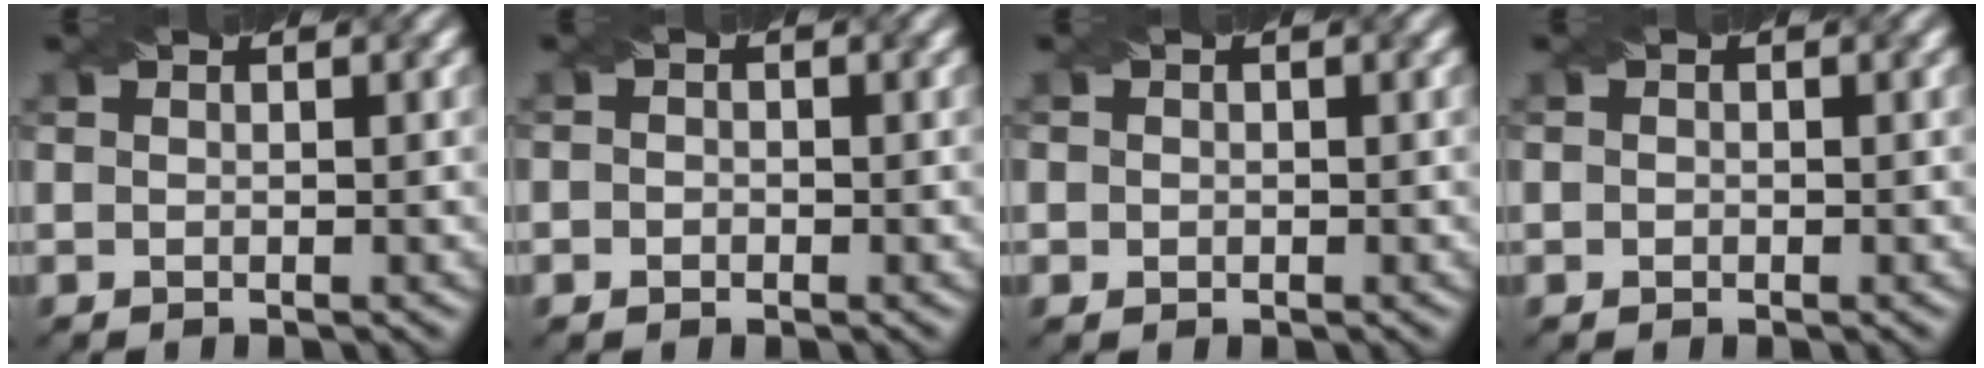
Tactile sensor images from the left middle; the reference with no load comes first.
{"total": 1.0, "force": [-0.3, 0.9, 0.3], "torque": [0.001, -0.004, -0.008]}
{"total": 1.0, "force": [0.1, 1.0, 0.2], "torque": [0.002, -0.001, -0.003]}
{"total": 0.5, "force": [-0.1, 0.5, 0.2], "torque": [-0.001, -0.004, -0.002]}